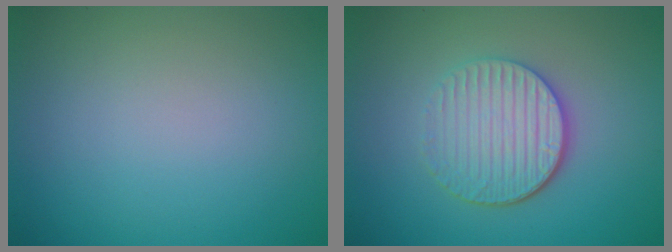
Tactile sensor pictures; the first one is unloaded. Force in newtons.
{"total": 4.5, "press": 3.6, "slide": 2.8}